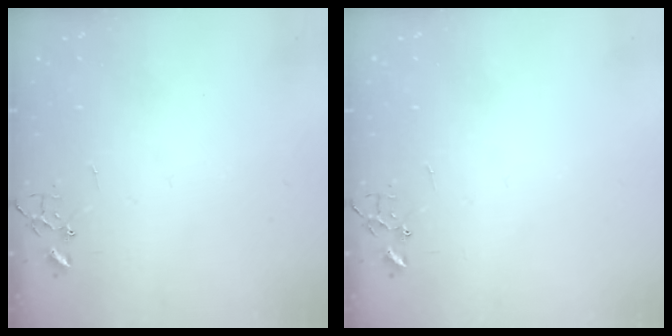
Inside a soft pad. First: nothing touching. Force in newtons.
{"total": 0.0}